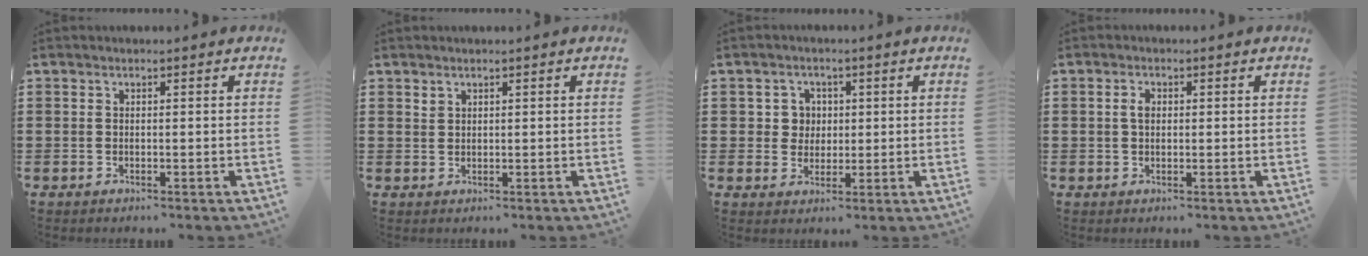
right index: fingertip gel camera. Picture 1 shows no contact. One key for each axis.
{"total": 1.1, "fx": 0.9, "fy": 0.6, "fz": 0.2, "tx": -0.005, "ty": 0.003, "tz": 0.018}
{"total": 3.7, "fx": 0.5, "fy": 3.5, "fz": 1.0, "tx": -0.037, "ty": 0.013, "tz": 0.007}
{"total": 1.9, "fx": 0.4, "fy": 1.2, "fz": 1.5, "tx": -0.032, "ty": 0.008, "tz": 0.005}